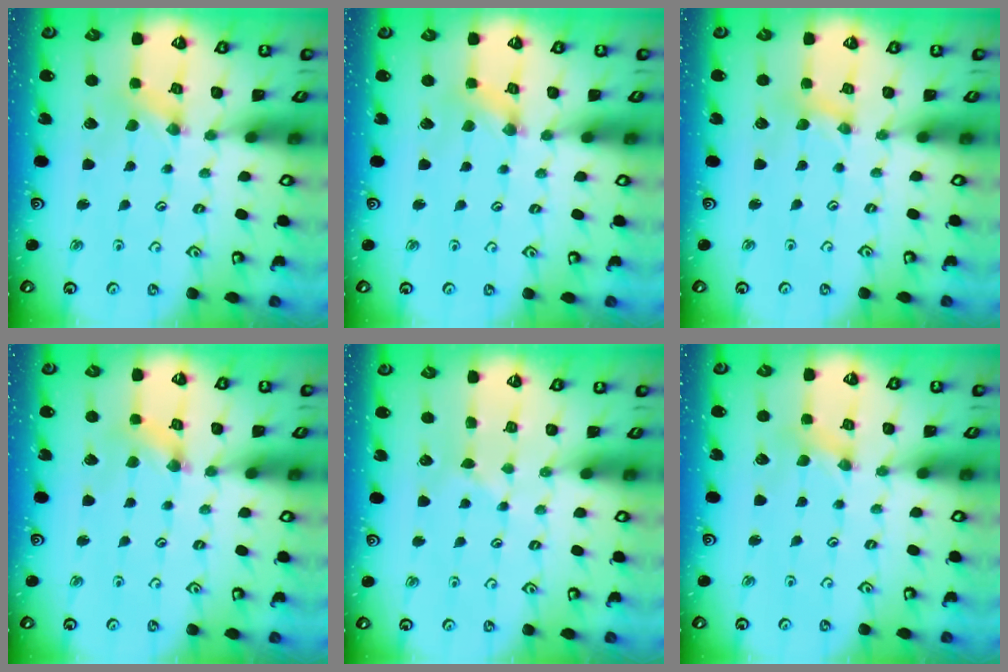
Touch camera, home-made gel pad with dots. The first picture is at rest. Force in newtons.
{"total": 1.3, "press": 1.3, "slide": 0.3}
{"total": 0.7, "press": 0.7, "slide": 0.1}
{"total": 2.0, "press": 2.0, "slide": 0.4}
{"total": 2.9, "press": 2.9, "slide": 0.5}
{"total": 0.0}